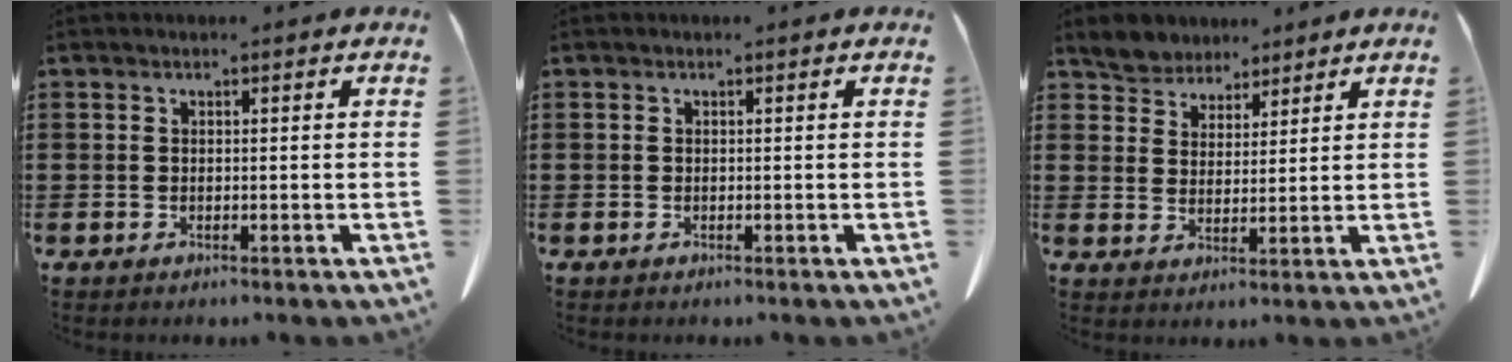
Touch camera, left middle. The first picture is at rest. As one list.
[{"total": 0.0}, {"total": 4.7, "force": [4.2, 2.1, 0.2], "torque": [-0.026, -0.009, 0.077]}]